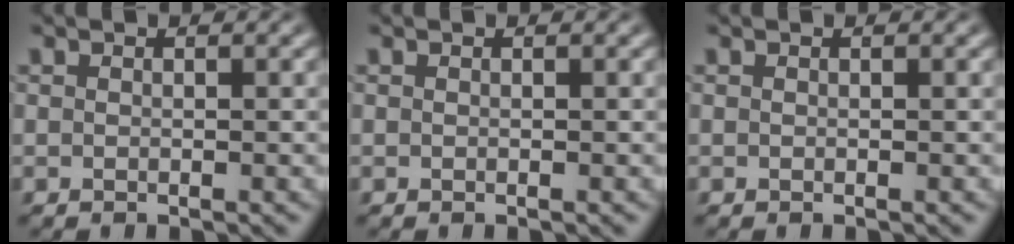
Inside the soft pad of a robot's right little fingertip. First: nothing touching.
{"total": 0.0}
{"total": 0.0}